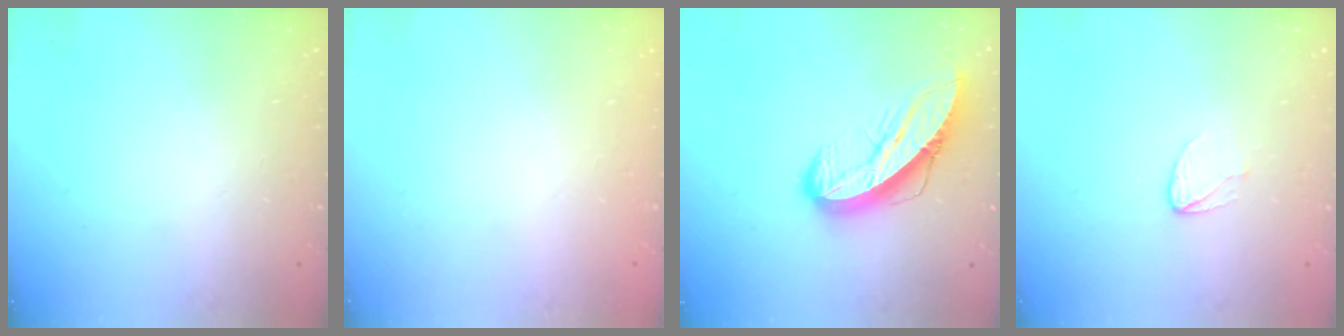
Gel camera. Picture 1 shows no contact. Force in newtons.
{"total": 0.0}
{"total": 12.4, "press": 12.4, "slide": 0.9}
{"total": 3.6, "press": 3.6, "slide": 0.4}